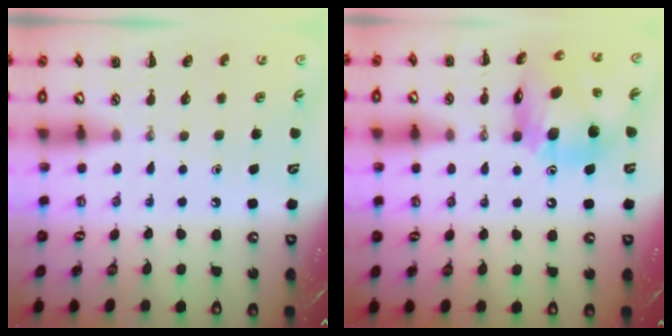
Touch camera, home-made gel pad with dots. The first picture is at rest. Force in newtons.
{"total": 15.4, "press": 14.7, "slide": 4.3}